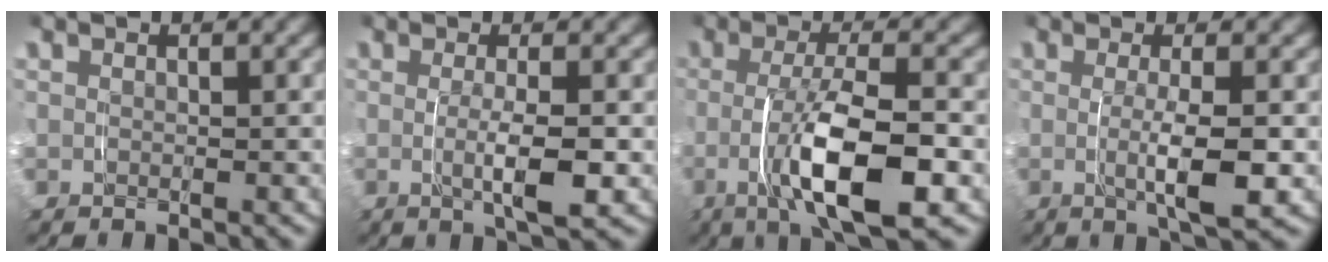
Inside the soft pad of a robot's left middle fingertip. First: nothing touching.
{"total": 3.6, "force": [-0.3, 0.2, 3.6], "torque": [-0.062, -0.008, -0.002]}
{"total": 7.8, "force": [-2.4, 2.0, 7.1], "torque": [-0.114, 0.005, -0.038]}
{"total": 4.2, "force": [-0.2, 0.3, 4.1], "torque": [-0.068, -0.008, -0.001]}